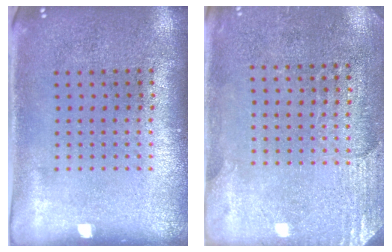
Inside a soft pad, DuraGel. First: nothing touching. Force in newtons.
{"total": 2.8, "press": 2.6, "slide": 1.0}